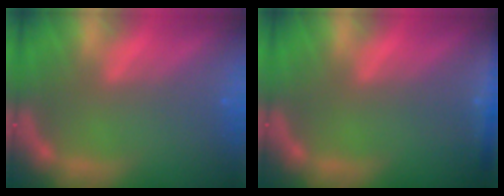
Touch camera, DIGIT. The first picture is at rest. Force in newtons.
{"total": 2.4}